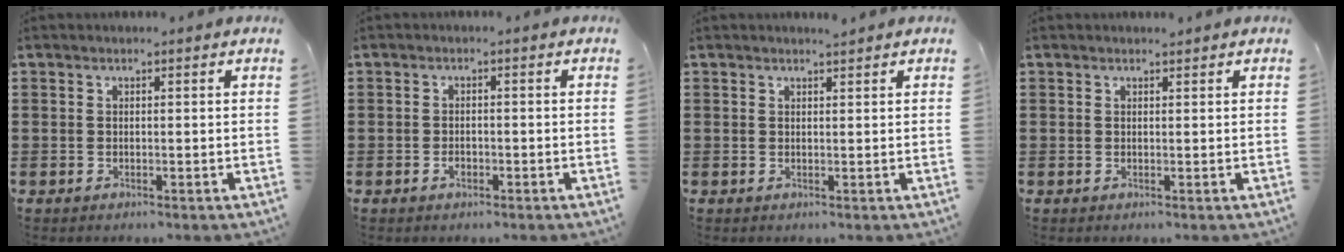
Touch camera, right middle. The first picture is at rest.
{"total": 1.3, "force": [-0.8, 0.7, 0.8], "torque": [-0.020, -0.004, -0.014]}
{"total": 0.6, "force": [0.6, -0.2, 0.0], "torque": [-0.009, 0.001, 0.012]}
{"total": 0.0}